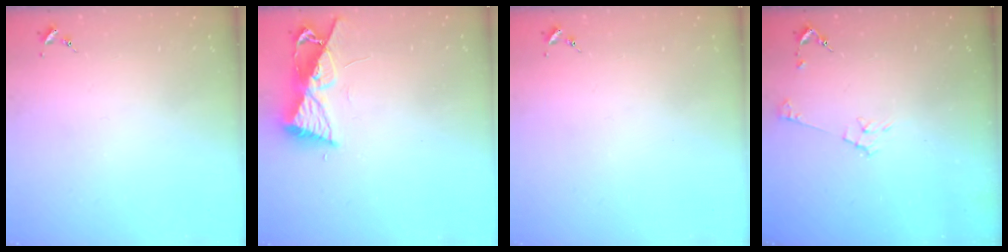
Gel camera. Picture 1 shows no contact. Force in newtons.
{"total": 8.7, "press": 8.6, "slide": 0.8}
{"total": 0.0}
{"total": 5.4, "press": 5.4, "slide": 0.7}